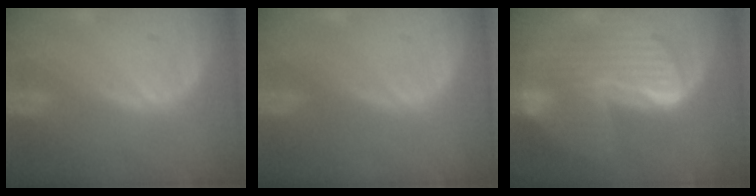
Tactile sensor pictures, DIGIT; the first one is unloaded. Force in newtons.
{"total": 0.0}
{"total": 10.1, "press": 10.1, "slide": 1.0}